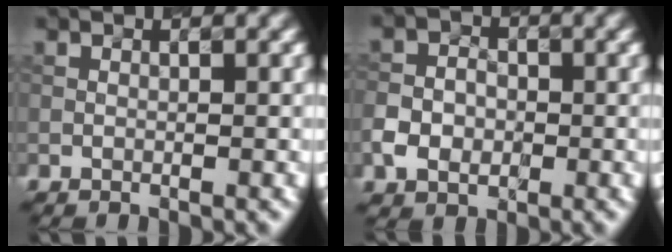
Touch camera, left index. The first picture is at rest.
{"total": 3.3, "force": [-0.9, 2.7, 1.7], "torque": [-0.030, 0.001, -0.019]}